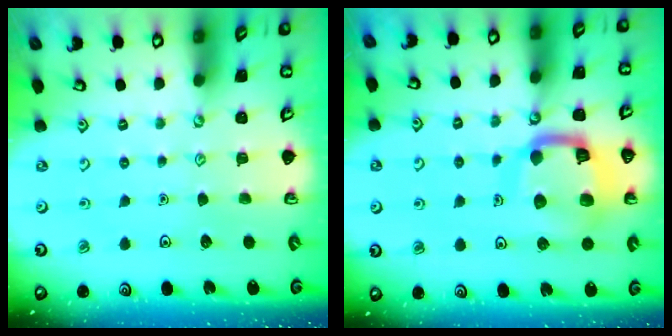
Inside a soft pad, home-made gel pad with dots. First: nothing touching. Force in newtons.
{"total": 13.5, "press": 13.4, "slide": 1.3}